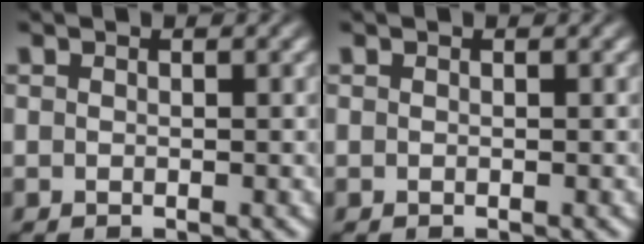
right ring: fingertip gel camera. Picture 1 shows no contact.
{"total": 0.0}